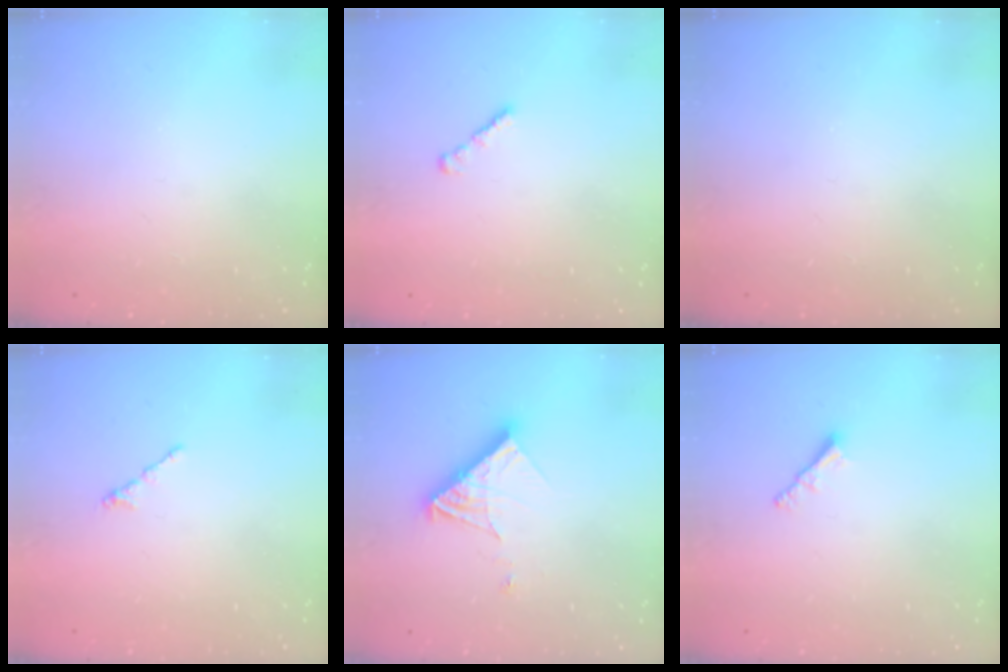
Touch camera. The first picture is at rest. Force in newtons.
{"total": 1.6, "press": 1.5, "slide": 0.5}
{"total": 0.0}
{"total": 0.5, "press": 0.4, "slide": 0.3}
{"total": 11.7, "press": 11.6, "slide": 1.5}
{"total": 2.1, "press": 2.0, "slide": 0.5}